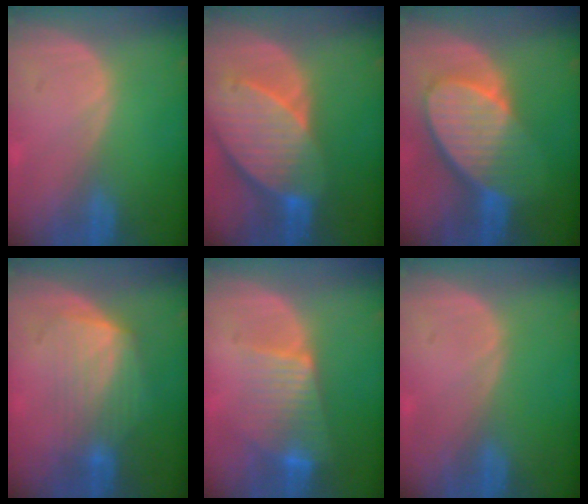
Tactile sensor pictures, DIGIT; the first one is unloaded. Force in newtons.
{"total": 10.7, "press": 9.4, "slide": 5.0}
{"total": 10.0, "press": 8.8, "slide": 4.7}
{"total": 6.4, "press": 6.3, "slide": 1.2}
{"total": 7.5, "press": 6.6, "slide": 3.6}
{"total": 0.0}